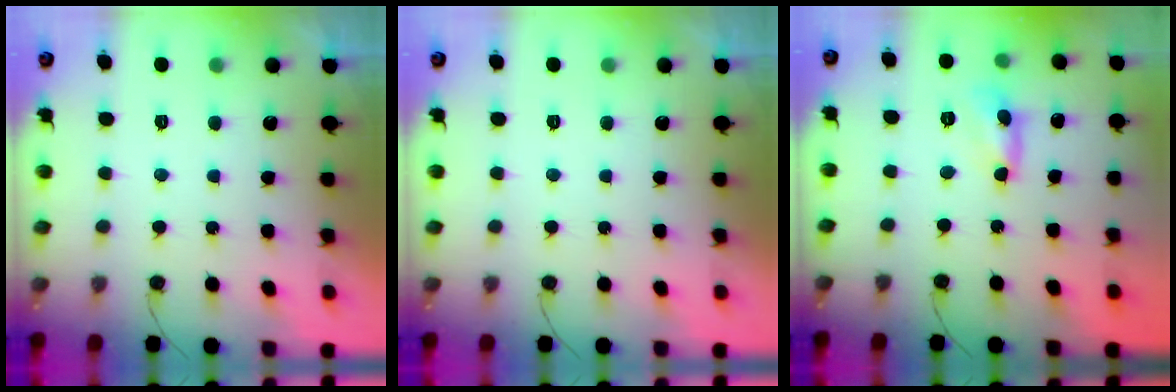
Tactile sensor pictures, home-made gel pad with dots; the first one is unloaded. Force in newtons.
{"total": 0.0}
{"total": 1.8, "press": 1.8, "slide": 0.2}